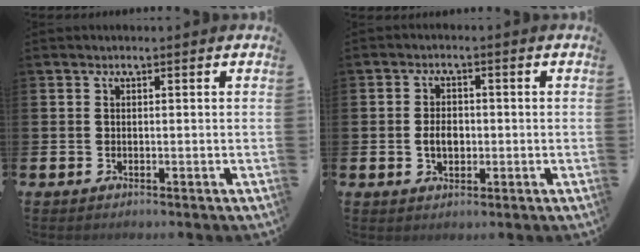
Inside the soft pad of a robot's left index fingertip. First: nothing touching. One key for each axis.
{"total": 3.2, "fx": -0.3, "fy": 2.2, "fz": 2.3, "tx": -0.029, "ty": -0.001, "tz": -0.011}